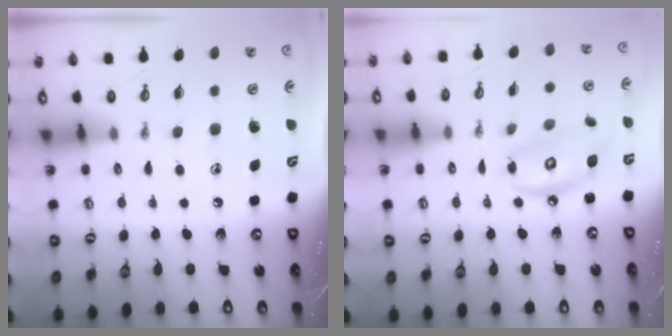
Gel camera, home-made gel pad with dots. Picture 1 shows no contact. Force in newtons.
{"total": 9.2, "press": 9.1, "slide": 0.8}